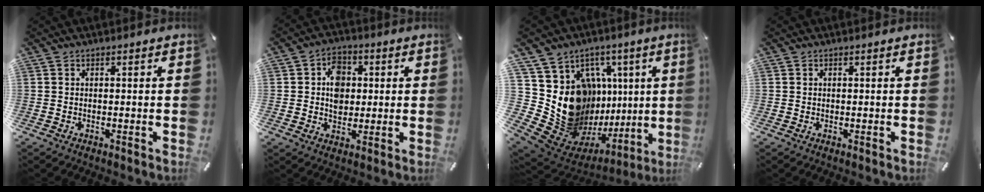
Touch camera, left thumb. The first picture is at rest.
{"total": 7.1, "force": [0.8, 6.0, 3.7], "torque": [-0.046, 0.005, 0.012]}
{"total": 18.4, "force": [0.2, 15.4, 10.0], "torque": [-0.145, -0.067, 0.047]}
{"total": 0.0}